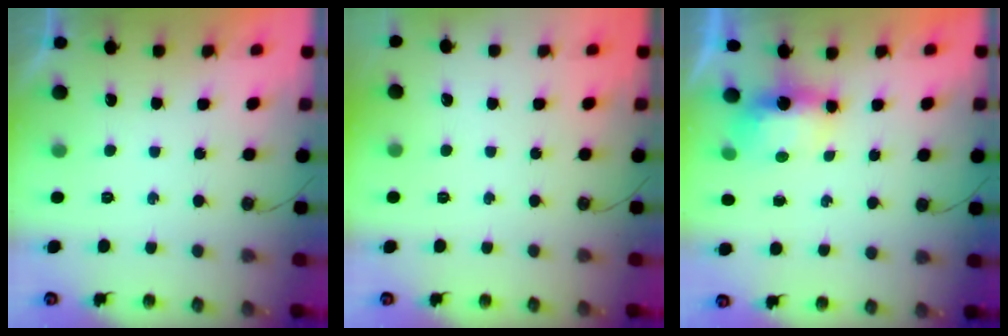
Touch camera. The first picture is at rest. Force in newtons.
{"total": 0.0}
{"total": 5.8, "press": 5.6, "slide": 1.5}